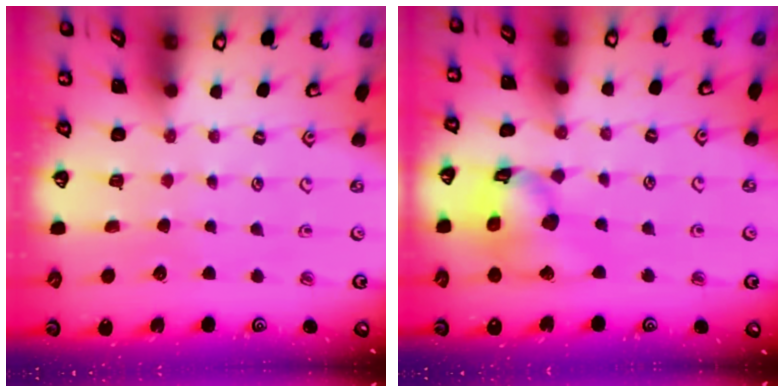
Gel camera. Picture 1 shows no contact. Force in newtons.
{"total": 15.4, "press": 15.3, "slide": 2.1}